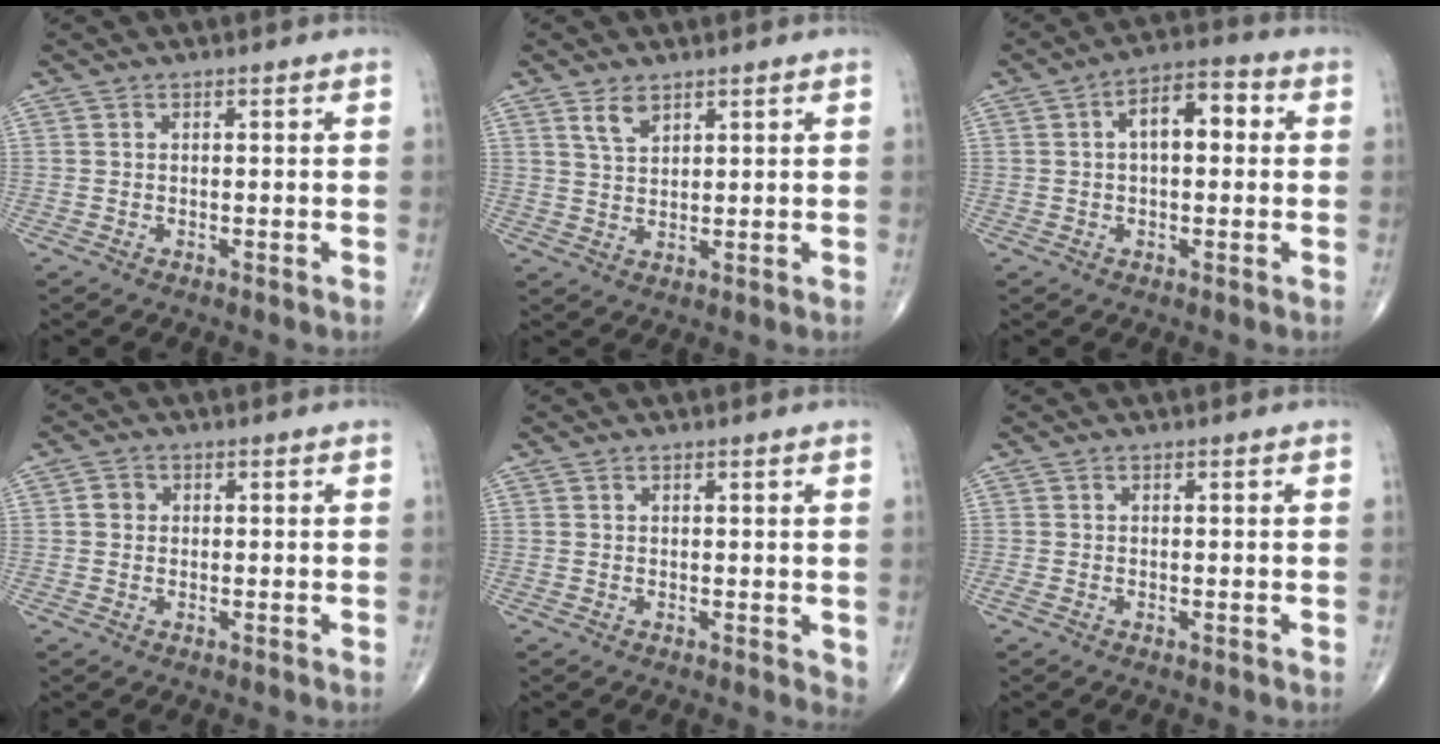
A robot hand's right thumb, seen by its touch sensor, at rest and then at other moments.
{"total": 3.6, "force": [2.3, 1.8, 2.0], "torque": [-0.031, -0.013, 0.050]}
{"total": 8.4, "force": [1.3, 4.4, 7.0], "torque": [-0.098, 0.027, 0.011]}
{"total": 1.8, "force": [0.1, 1.7, 0.7], "torque": [-0.003, 0.004, 0.000]}
{"total": 1.7, "force": [0.7, 0.9, 1.3], "torque": [-0.015, -0.006, 0.011]}
{"total": 0.7, "force": [-0.2, 0.3, 0.6], "torque": [-0.016, -0.002, -0.005]}